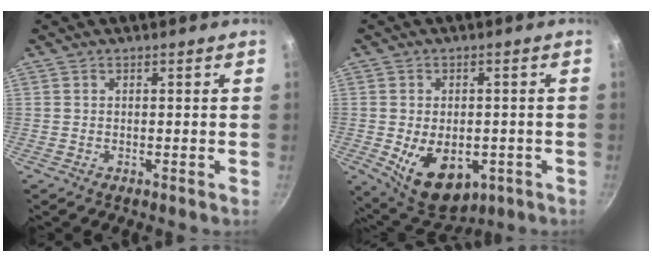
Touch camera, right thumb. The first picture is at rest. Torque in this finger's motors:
{"motor_torque": [-0.03, 0.76, 0.48, 0.59, 0.11]}